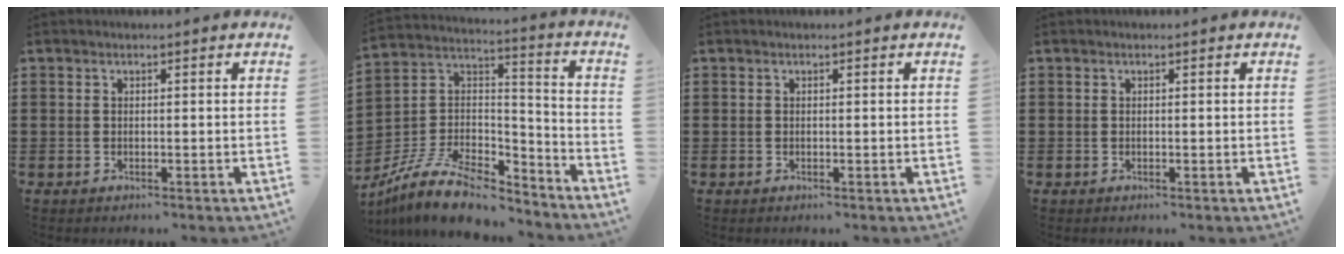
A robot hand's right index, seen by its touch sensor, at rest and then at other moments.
{"total": 10.1, "force": [-8.1, 3.4, 5.0], "torque": [-0.111, 0.014, -0.162]}
{"total": 0.0}
{"total": 0.0}